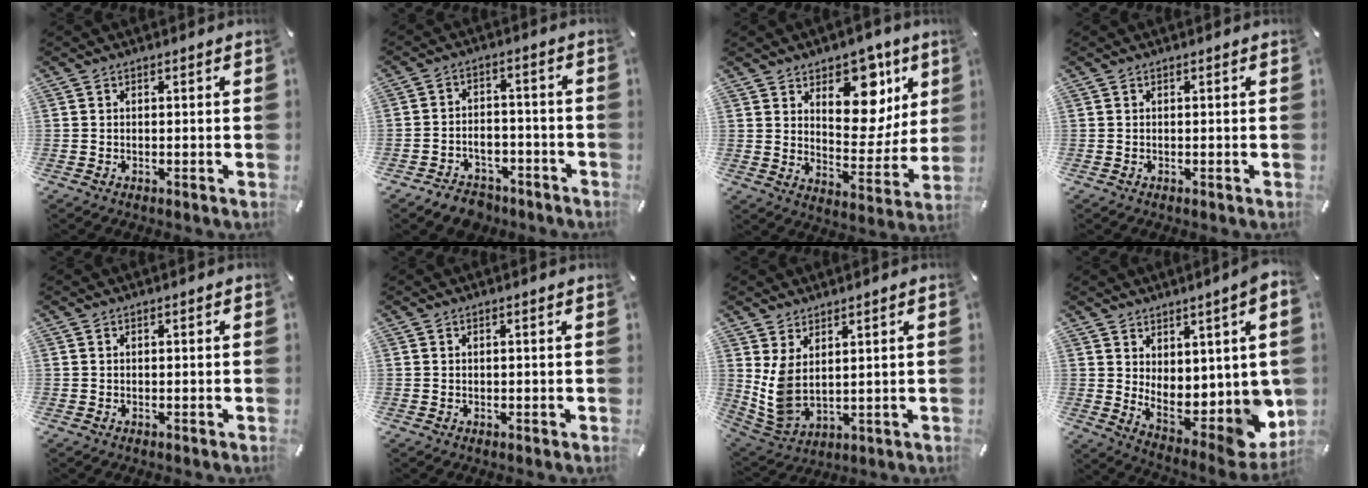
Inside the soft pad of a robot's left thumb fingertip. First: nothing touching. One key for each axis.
{"total": 6.4, "fx": -4.7, "fy": 4.0, "fz": 1.6, "tx": -0.021, "ty": 0.033, "tz": -0.087}
{"total": 15.1, "fx": 8.1, "fy": 10.0, "fz": 8.0, "tx": -0.080, "ty": -0.068, "tz": 0.141}
{"total": 0.0}
{"total": 0.0}
{"total": 0.6, "fx": 0.1, "fy": 0.0, "fz": 0.5, "tx": -0.009, "ty": -0.001, "tz": 0.003}
{"total": 6.6, "fx": 2.7, "fy": 4.0, "fz": 4.5, "tx": -0.121, "ty": -0.031, "tz": 0.051}
{"total": 9.9, "fx": -0.2, "fy": 4.8, "fz": 8.6, "tx": -0.074, "ty": -0.041, "tz": 0.006}